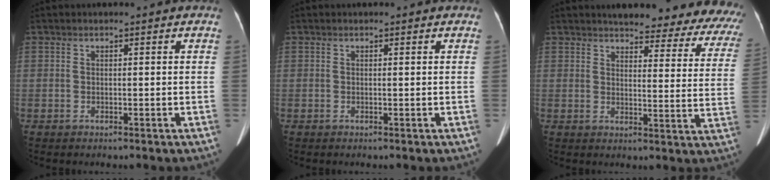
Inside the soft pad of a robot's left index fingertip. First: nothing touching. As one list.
[{"total": 0.0}, {"total": 23.9, "force": [22.0, 4.7, 7.8], "torque": [-0.079, -0.083, 0.231]}]